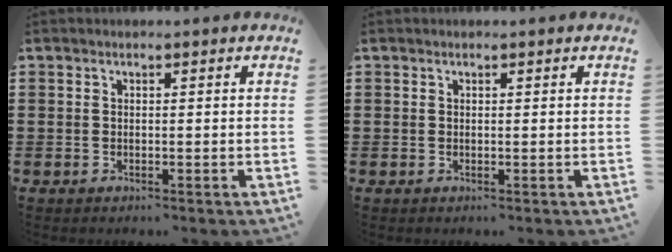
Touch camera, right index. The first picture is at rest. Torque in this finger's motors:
{"motor_torque": [0.00, -0.02, 0.01, 0.03]}